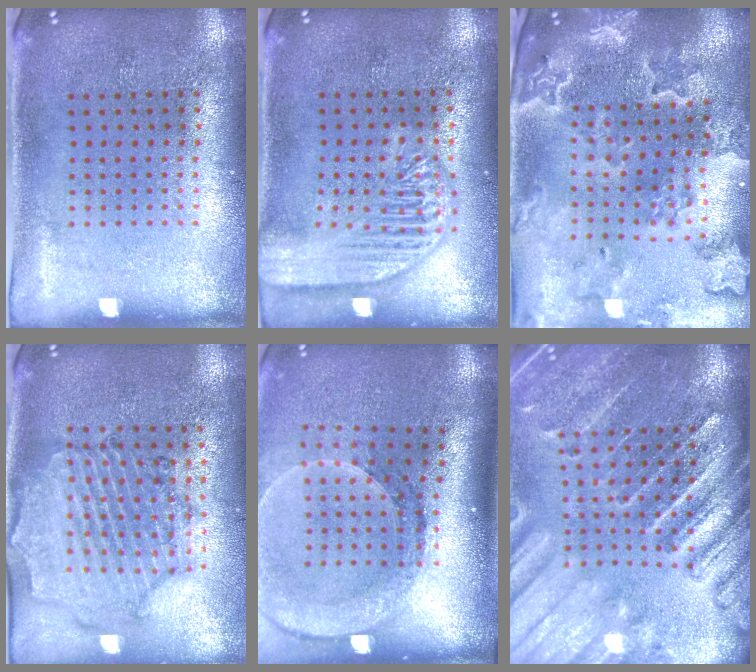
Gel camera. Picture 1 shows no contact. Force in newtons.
{"total": 3.3, "press": 3.3, "slide": 0.3}
{"total": 2.7, "press": 2.5, "slide": 0.9}
{"total": 1.4, "press": 1.4, "slide": 0.2}
{"total": 2.8, "press": 2.1, "slide": 1.9}
{"total": 3.6, "press": 3.1, "slide": 1.8}